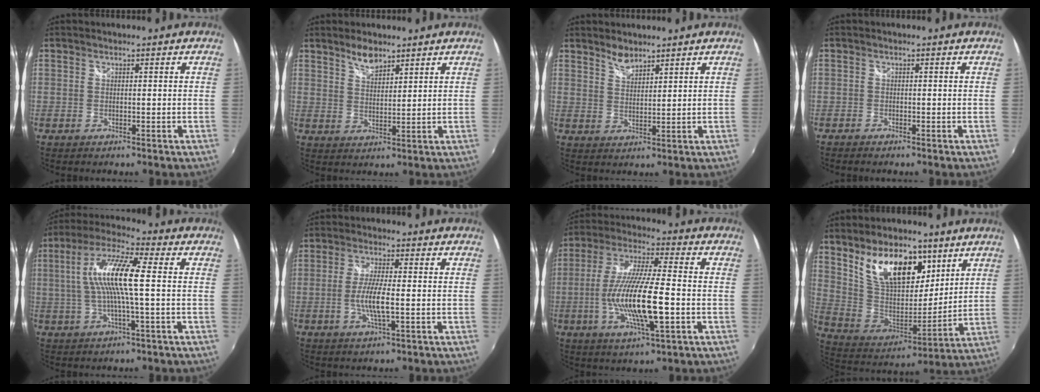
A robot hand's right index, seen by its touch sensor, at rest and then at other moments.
{"total": 4.2, "force": [3.4, 1.5, 2.0], "torque": [-0.032, 0.003, 0.062]}
{"total": 3.3, "force": [2.9, 1.0, 1.2], "torque": [-0.016, 0.003, 0.052]}
{"total": 1.1, "force": [-1.0, 0.4, 0.3], "torque": [-0.010, -0.005, -0.021]}
{"total": 12.1, "force": [0.6, 1.4, 12.0], "torque": [-0.232, 0.015, 0.008]}
{"total": 4.7, "force": [-1.1, 0.6, 4.6], "torque": [-0.089, -0.007, -0.020]}
{"total": 16.2, "force": [-3.6, 2.6, 15.6], "torque": [-0.304, -0.015, -0.066]}
{"total": 18.9, "force": [9.9, 10.3, 12.4], "torque": [-0.226, 0.008, 0.188]}